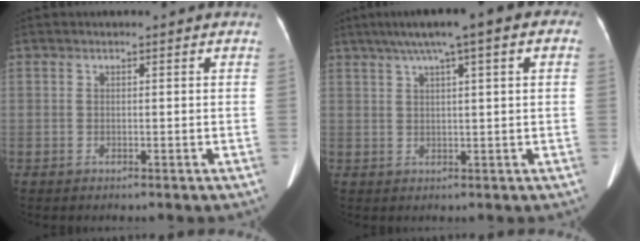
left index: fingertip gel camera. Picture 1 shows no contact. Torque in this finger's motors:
{"motor_torque": [1.02, -1.12, 0.19, 0.15]}